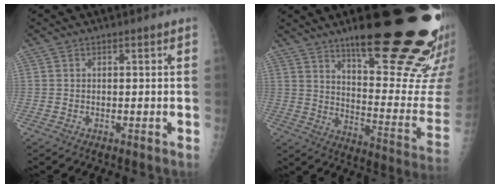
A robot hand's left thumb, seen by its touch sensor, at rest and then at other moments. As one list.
[{"total": 27.1, "force": [18.4, 6.5, 18.8], "torque": [-0.218, -0.104, 0.261]}]